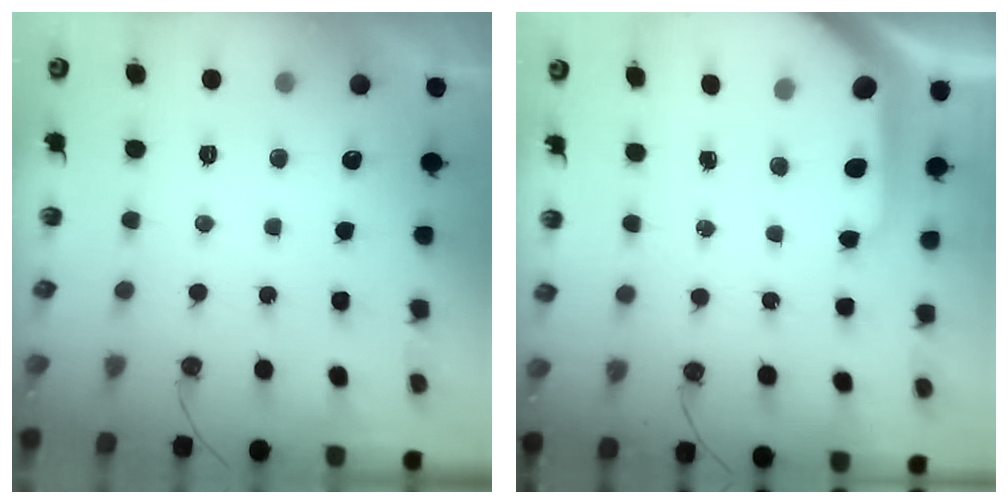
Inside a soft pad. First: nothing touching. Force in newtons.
{"total": 10.4, "press": 10.3, "slide": 1.1}